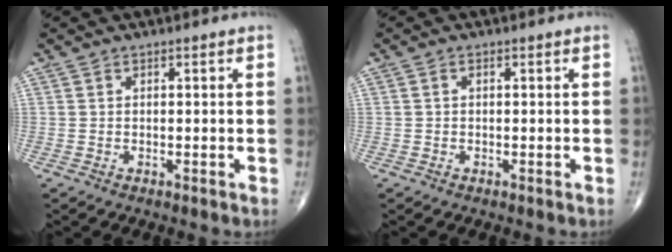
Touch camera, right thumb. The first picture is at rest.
{"total": 0.5, "force": [0.0, 0.3, 0.4], "torque": [-0.008, 0.000, -0.001]}